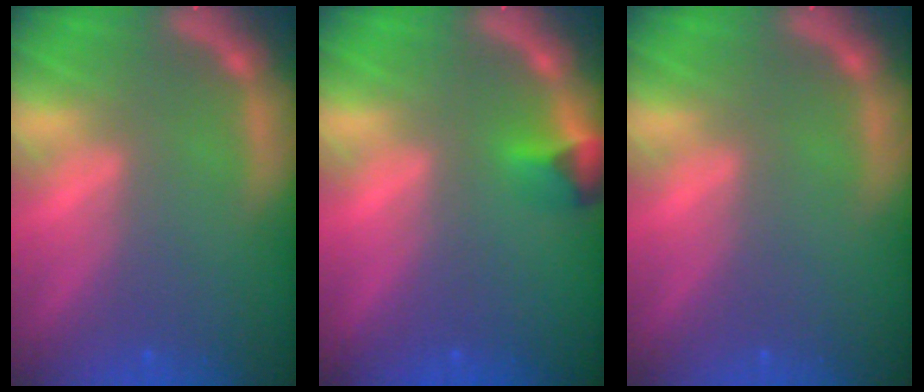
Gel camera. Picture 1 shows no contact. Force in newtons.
{"total": 1.9}
{"total": 0.0}